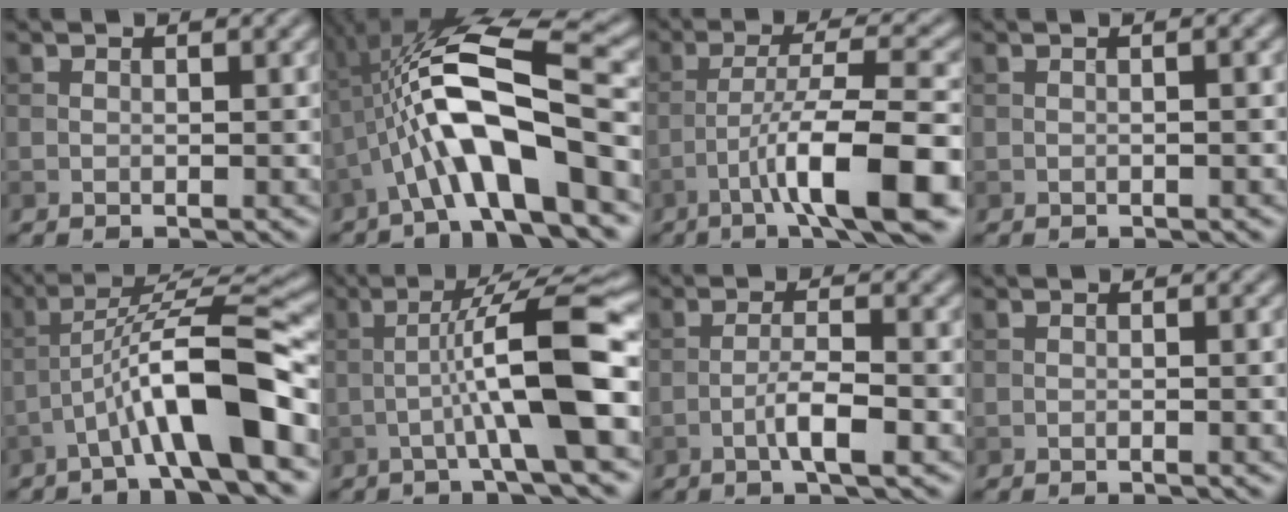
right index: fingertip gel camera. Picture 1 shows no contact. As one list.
[{"total": 10.0, "force": [-2.6, 2.4, 9.3], "torque": [-0.161, 0.022, -0.049]}, {"total": 10.5, "force": [-4.7, 1.8, 9.2], "torque": [-0.140, 0.017, -0.075]}, {"total": 1.2, "force": [0.2, 0.4, 1.2], "torque": [-0.014, -0.002, -0.005]}, {"total": 9.2, "force": [-3.8, 1.4, 8.2], "torque": [-0.131, 0.028, -0.064]}, {"total": 8.1, "force": [-1.7, 0.5, 7.9], "torque": [-0.130, 0.023, -0.030]}, {"total": 3.5, "force": [-1.5, 0.5, 3.1], "torque": [-0.056, 0.008, -0.033]}, {"total": 1.5, "force": [-0.4, 0.4, 1.4], "torque": [-0.019, -0.002, -0.008]}]